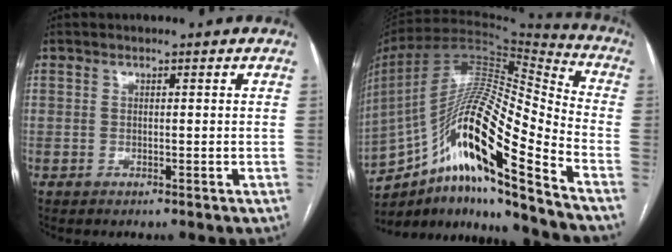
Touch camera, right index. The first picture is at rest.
{"total": 22.0, "force": [-13.4, 1.5, 17.3], "torque": [-0.323, 0.008, -0.242]}